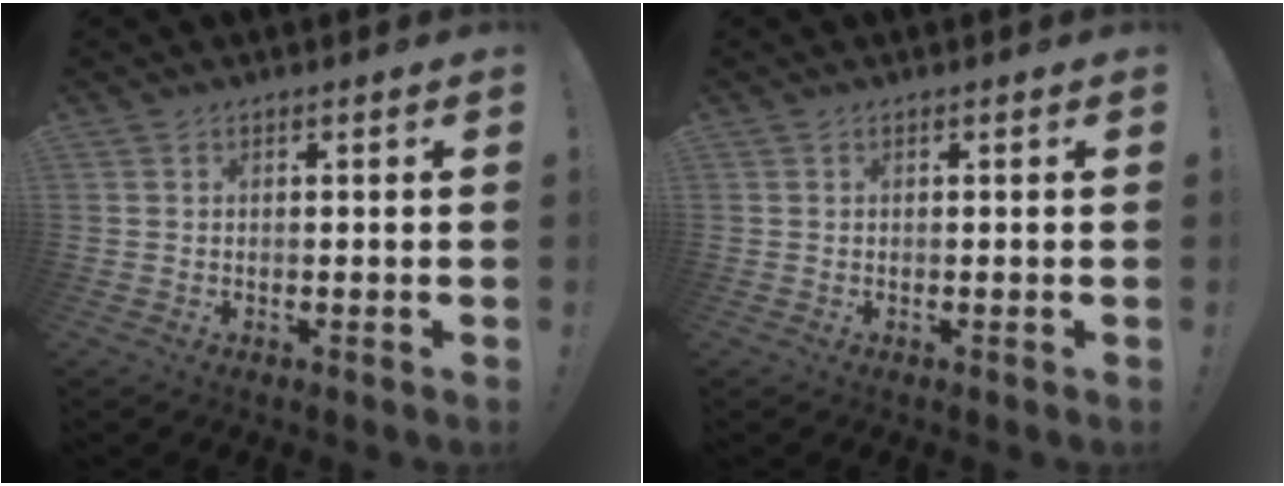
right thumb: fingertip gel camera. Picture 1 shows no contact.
{"total": 0.0}